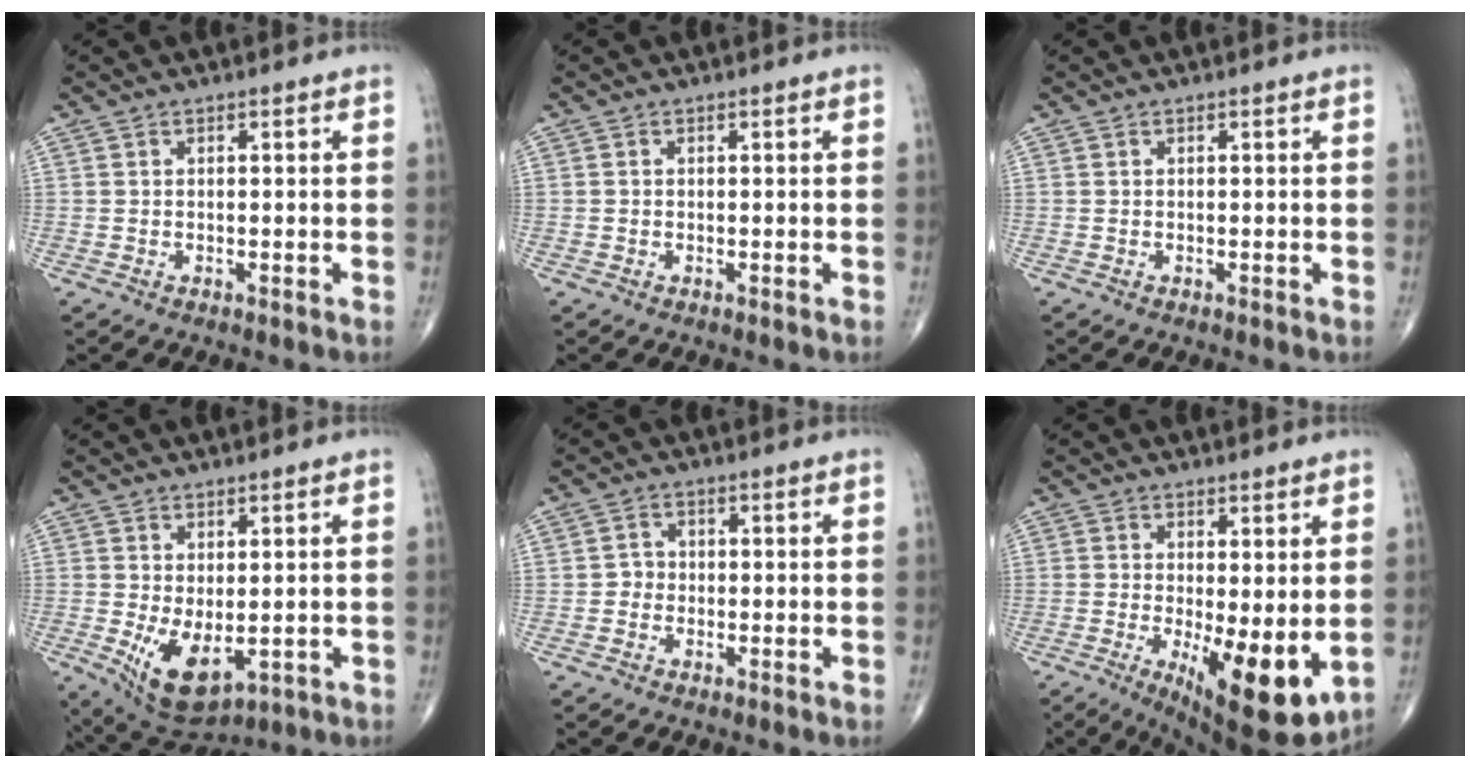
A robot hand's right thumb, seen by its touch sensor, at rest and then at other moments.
{"total": 0.0}
{"total": 0.0}
{"total": 9.2, "force": [-1.5, 4.9, 7.6], "torque": [-0.120, -0.015, -0.003]}
{"total": 2.3, "force": [-0.5, 2.1, 0.7], "torque": [0.002, 0.008, -0.016]}
{"total": 12.5, "force": [-2.2, 4.2, 11.6], "torque": [-0.170, -0.030, -0.020]}